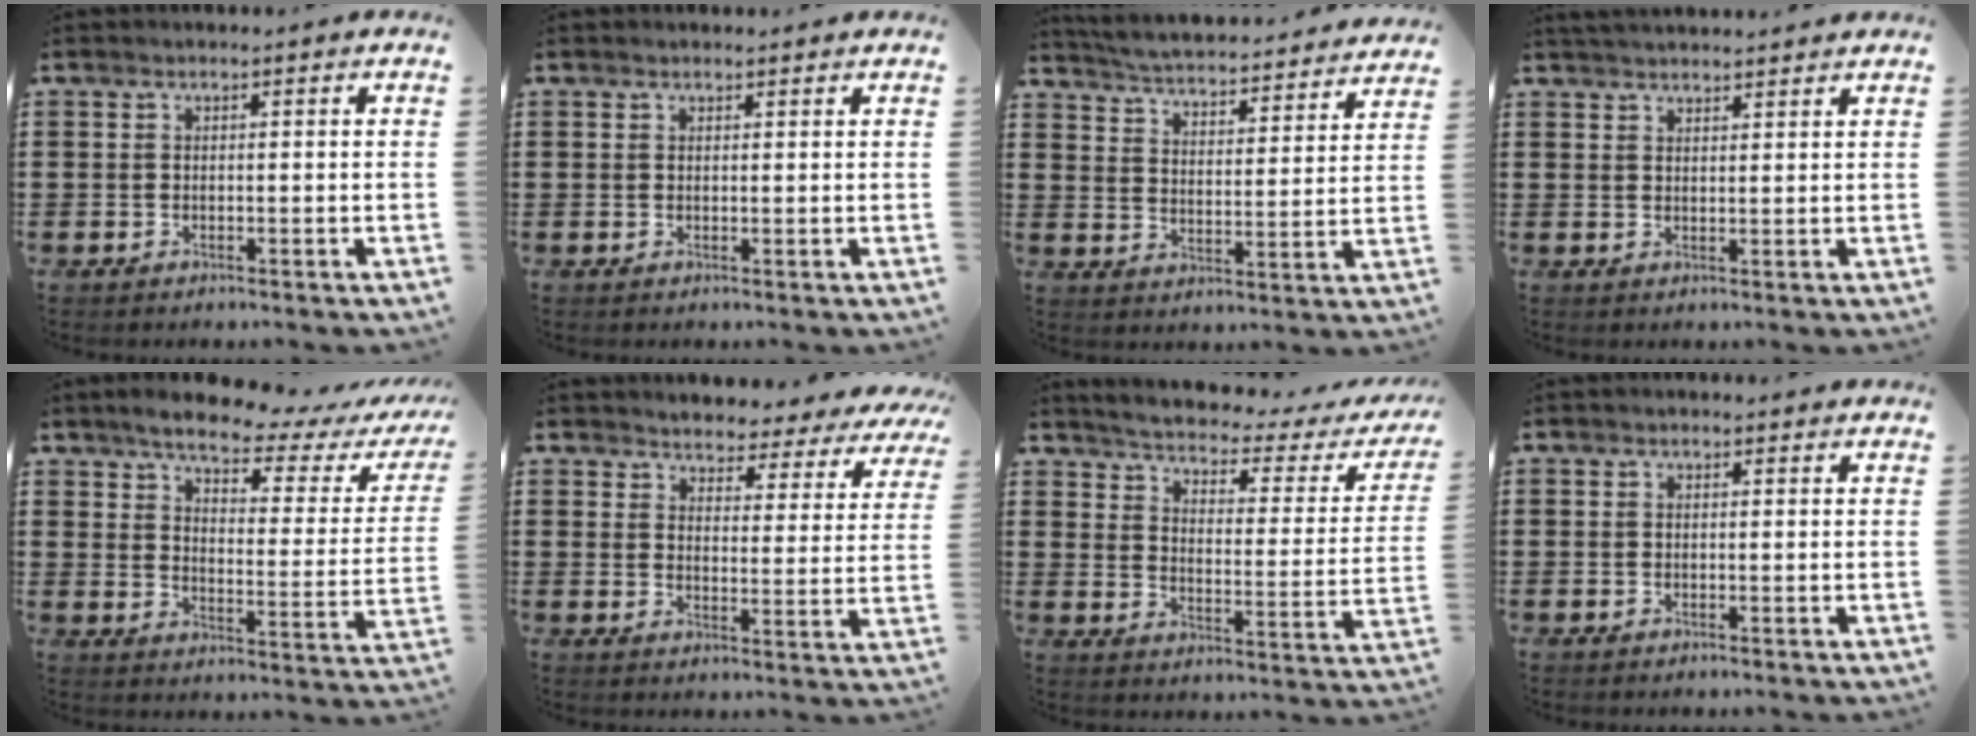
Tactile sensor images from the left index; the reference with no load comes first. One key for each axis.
{"total": 0.9, "fx": 0.8, "fy": 0.2, "fz": 0.1, "tx": -0.004, "ty": 0.001, "tz": 0.017}
{"total": 3.7, "fx": 3.7, "fy": -0.5, "fz": 0.4, "tx": -0.029, "ty": -0.036, "tz": 0.055}
{"total": 2.5, "fx": 2.4, "fy": 0.0, "fz": 0.2, "tx": -0.010, "ty": 0.000, "tz": 0.048}
{"total": 6.3, "fx": 5.5, "fy": 0.9, "fz": 2.9, "tx": -0.076, "ty": -0.033, "tz": 0.090}
{"total": 3.5, "fx": 3.4, "fy": 0.2, "fz": -0.3, "tx": -0.012, "ty": -0.034, "tz": 0.052}
{"total": 2.6, "fx": 2.3, "fy": -0.1, "fz": 1.3, "tx": -0.044, "ty": -0.027, "tz": 0.028}
{"total": 0.6, "fx": 0.5, "fy": 0.3, "fz": 0.1, "tx": -0.004, "ty": 0.003, "tz": 0.009}